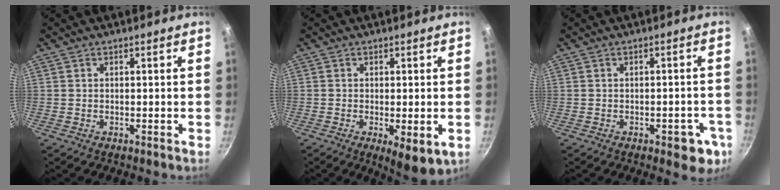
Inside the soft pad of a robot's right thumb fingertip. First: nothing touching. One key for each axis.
{"total": 6.7, "fx": -1.8, "fy": 2.2, "fz": 6.1, "tx": -0.088, "ty": -0.011, "tz": -0.017}
{"total": 6.7, "fx": -2.8, "fy": 3.2, "fz": 5.2, "tx": -0.040, "ty": 0.015, "tz": -0.028}